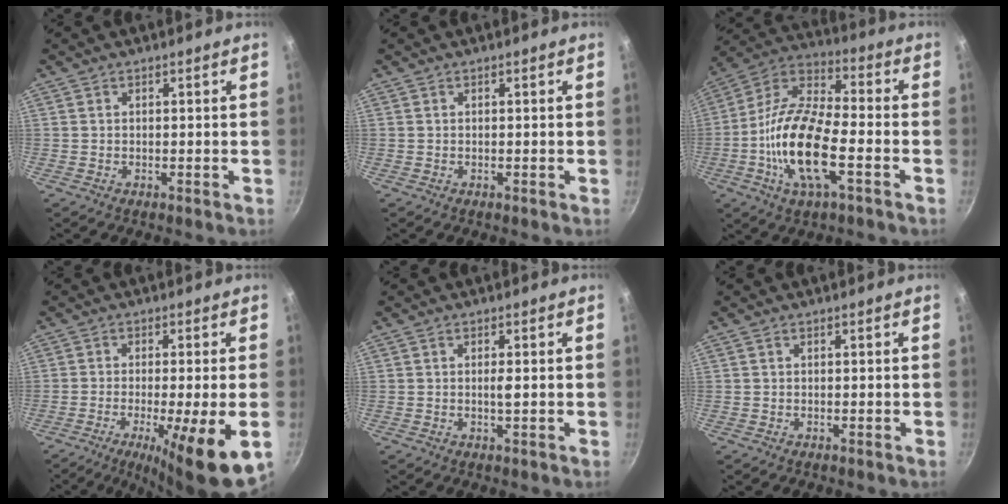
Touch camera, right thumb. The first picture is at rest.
{"total": 0.0}
{"total": 18.1, "force": [-5.1, 7.2, 15.8], "torque": [-0.303, 0.031, -0.118]}
{"total": 12.4, "force": [-4.2, 1.7, 11.5], "torque": [-0.189, -0.004, -0.063]}
{"total": 1.5, "force": [0.0, 0.2, 1.5], "torque": [-0.032, -0.001, -0.002]}
{"total": 0.0}